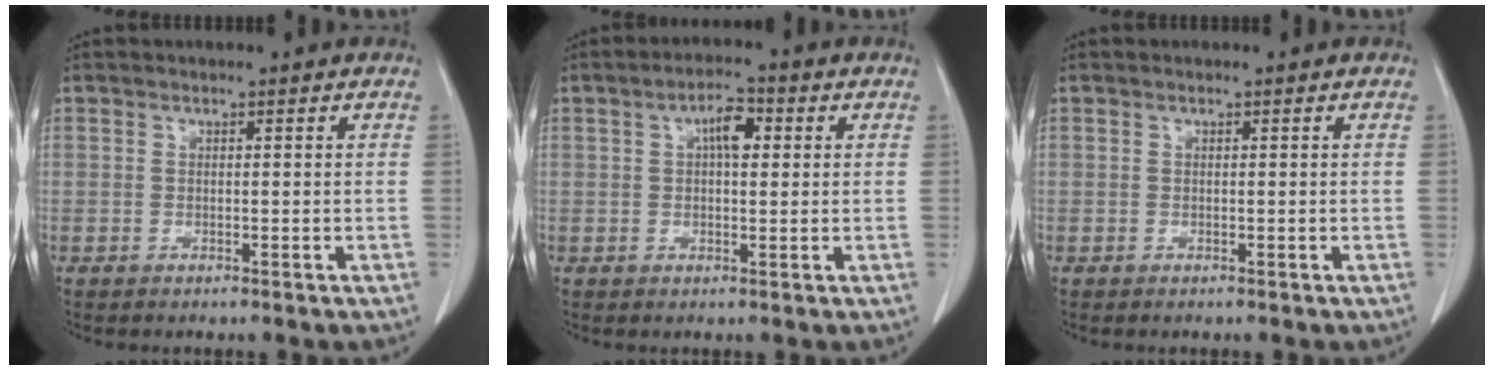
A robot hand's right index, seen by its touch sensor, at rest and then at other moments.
{"total": 4.3, "force": [1.2, 1.7, 3.8], "torque": [-0.064, 0.012, 0.016]}
{"total": 0.0}